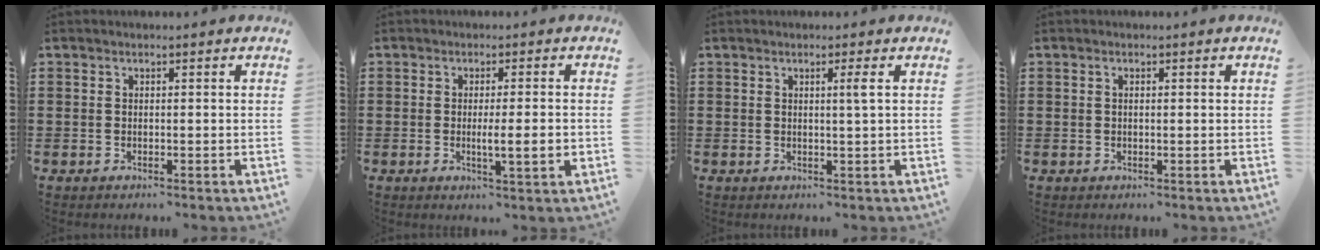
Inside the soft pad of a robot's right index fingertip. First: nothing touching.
{"total": 4.4, "force": [-0.6, 0.4, 4.4], "torque": [-0.066, -0.009, -0.013]}
{"total": 1.6, "force": [0.5, -0.5, 1.5], "torque": [-0.026, -0.006, 0.005]}
{"total": 0.5, "force": [0.1, 0.1, 0.5], "torque": [-0.011, -0.002, 0.002]}